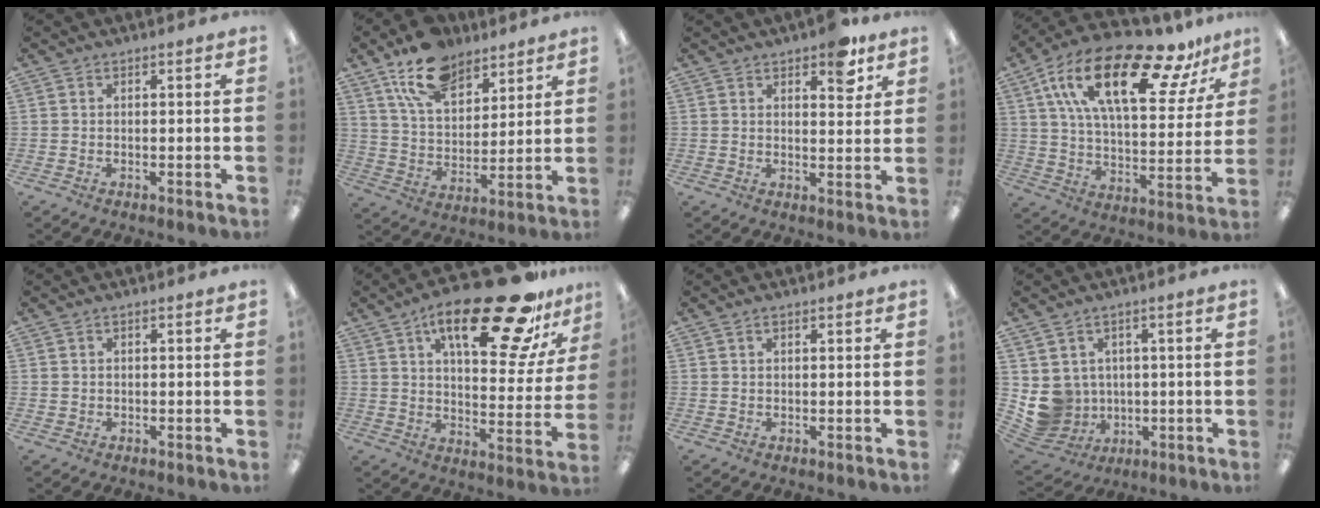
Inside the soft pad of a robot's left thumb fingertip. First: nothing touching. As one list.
[{"total": 14.7, "force": [10.0, 8.1, 7.1], "torque": [-0.127, -0.039, 0.187]}, {"total": 7.2, "force": [4.7, 3.2, 4.4], "torque": [-0.041, -0.025, 0.076]}, {"total": 24.5, "force": [14.5, 9.5, 17.3], "torque": [-0.292, -0.066, 0.244]}, {"total": 0.7, "force": [0.2, 0.7, 0.0], "torque": [0.000, 0.005, 0.003]}, {"total": 25.2, "force": [15.7, 8.9, 17.7], "torque": [-0.253, -0.092, 0.250]}, {"total": 1.1, "force": [0.7, 0.5, 0.7], "torque": [-0.015, 0.002, 0.012]}, {"total": 7.6, "force": [0.9, 7.4, 1.3], "torque": [-0.062, -0.012, 0.029]}]